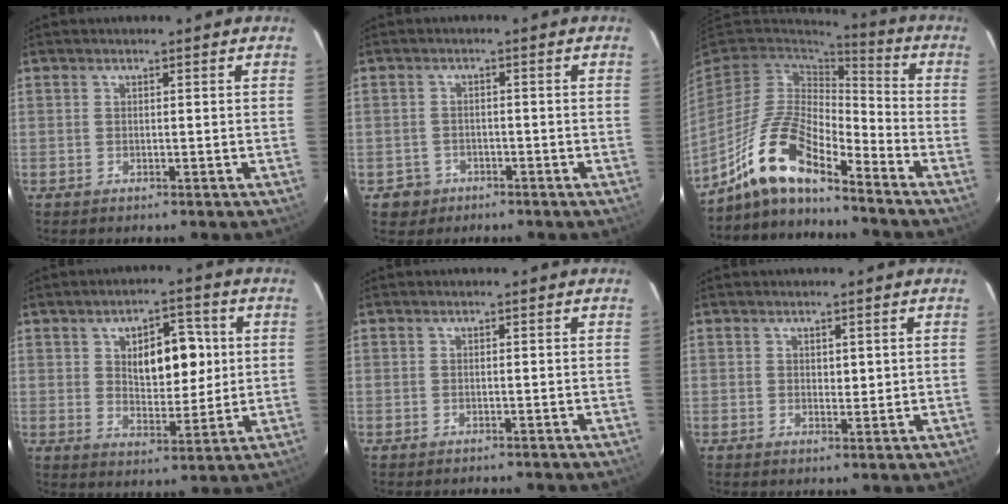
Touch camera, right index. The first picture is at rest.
{"total": 3.0, "force": [-1.5, 2.6, -0.2], "torque": [0.004, 0.013, -0.021]}
{"total": 12.1, "force": [-9.2, 3.4, 7.1], "torque": [-0.145, 0.024, -0.169]}
{"total": 9.2, "force": [2.1, 4.3, 7.8], "torque": [-0.114, 0.010, 0.039]}
{"total": 2.2, "force": [-2.1, 0.7, 0.2], "torque": [0.001, -0.003, -0.024]}
{"total": 1.4, "force": [0.5, 0.8, 1.0], "torque": [-0.011, -0.004, 0.008]}